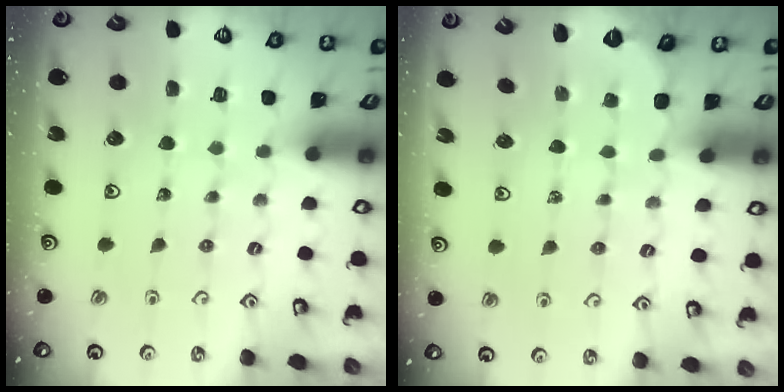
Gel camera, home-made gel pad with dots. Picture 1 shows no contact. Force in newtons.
{"total": 1.6, "press": 0.7, "slide": 1.5}